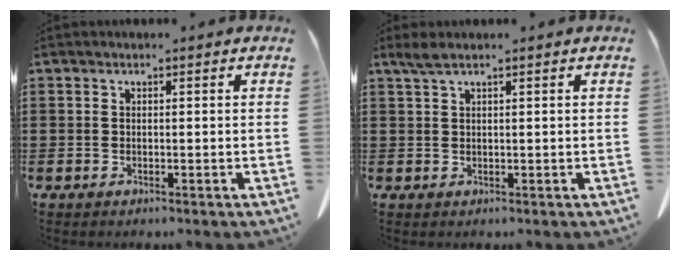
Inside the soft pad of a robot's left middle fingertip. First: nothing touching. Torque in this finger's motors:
{"motor_torque": [0.72, 0.58, 0.13, 0.02]}